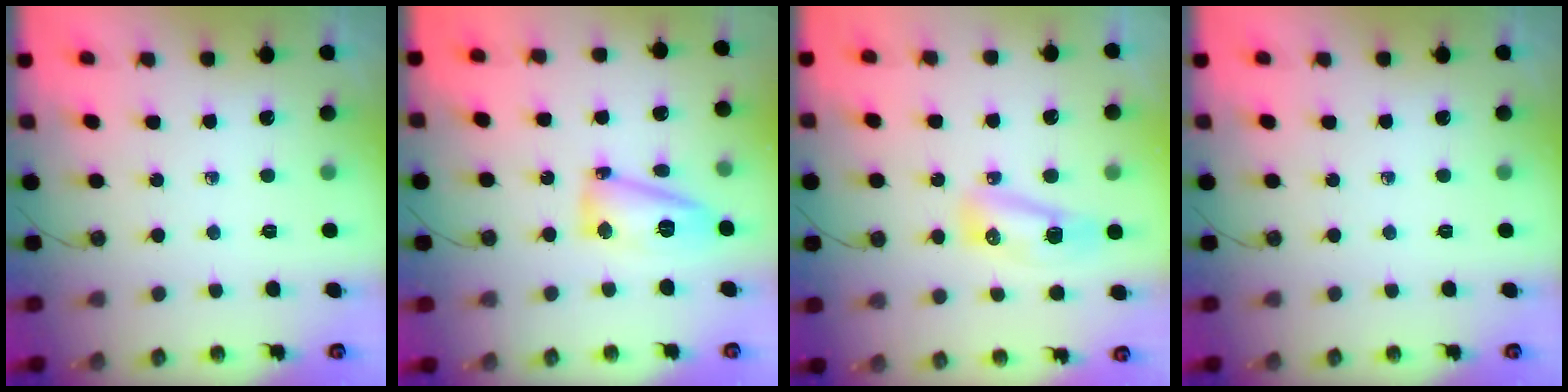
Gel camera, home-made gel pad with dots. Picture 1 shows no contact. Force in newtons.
{"total": 12.9, "press": 11.9, "slide": 4.9}
{"total": 7.7, "press": 7.6, "slide": 1.2}
{"total": 0.0}